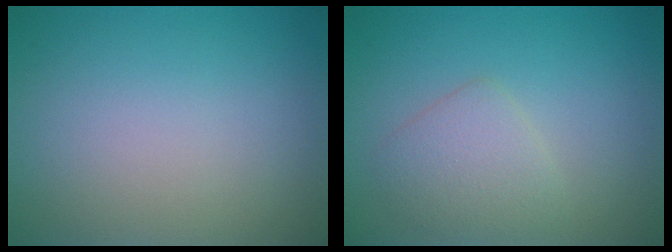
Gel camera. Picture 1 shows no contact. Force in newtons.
{"total": 2.6, "press": 2.6, "slide": 0.0}